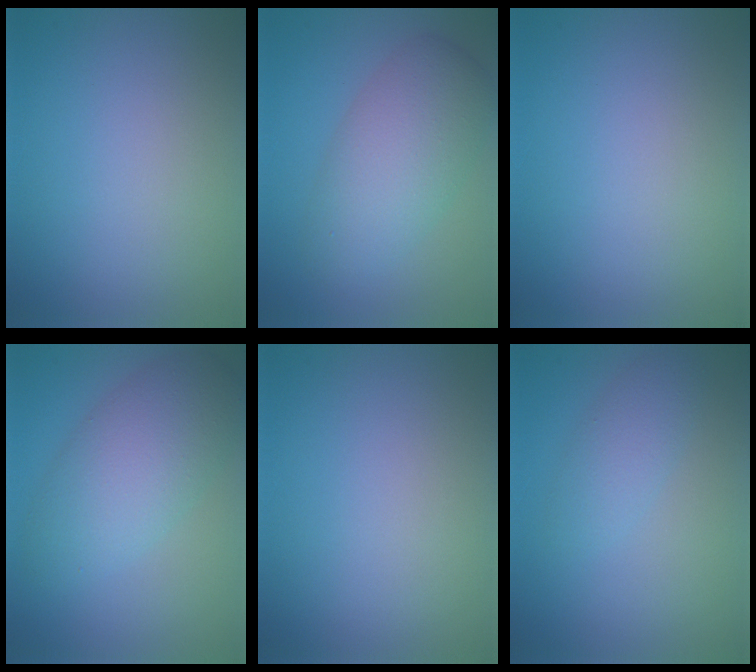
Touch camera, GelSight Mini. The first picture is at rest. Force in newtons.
{"total": 5.9, "press": 5.9, "slide": 0.0}
{"total": 0.0}
{"total": 4.3, "press": 4.3, "slide": 0.3}
{"total": 0.0}
{"total": 2.1, "press": 2.1, "slide": 0.1}